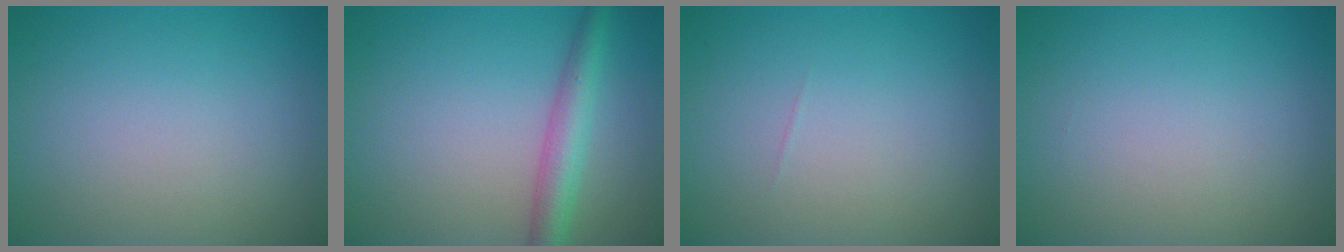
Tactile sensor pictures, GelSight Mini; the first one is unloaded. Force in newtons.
{"total": 3.6, "press": 3.6, "slide": 0.1}
{"total": 0.0}
{"total": 0.0}